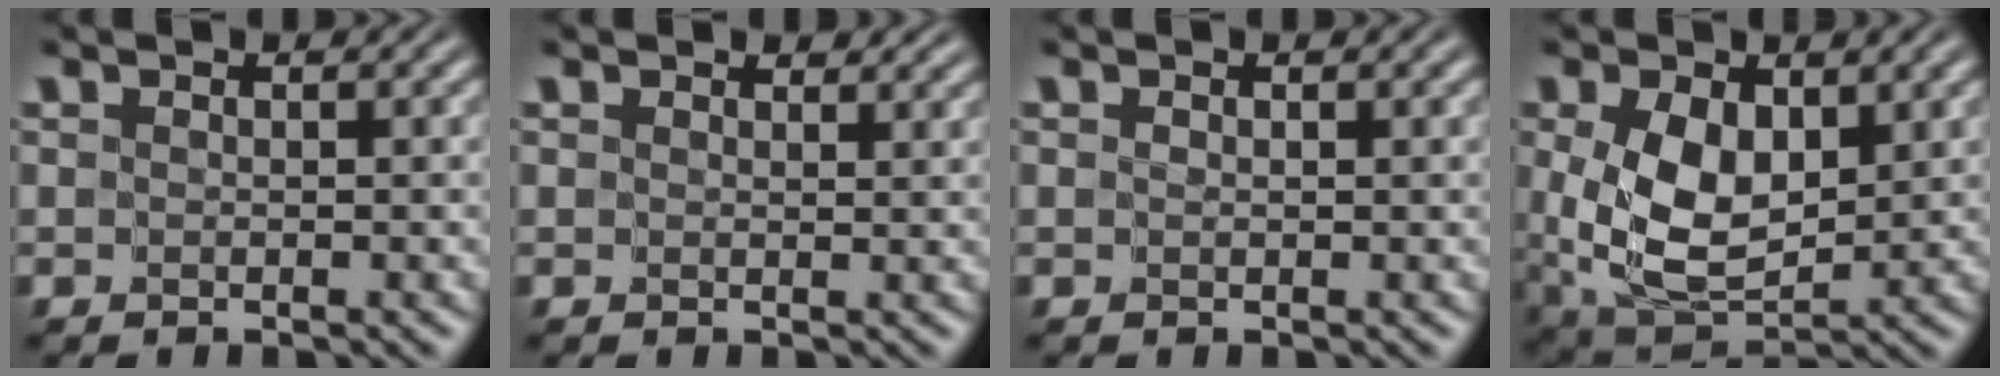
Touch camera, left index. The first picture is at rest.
{"total": 2.4, "force": [2.0, 0.8, 1.0], "torque": [-0.013, 0.002, 0.022]}
{"total": 0.0}
{"total": 6.4, "force": [0.5, 3.8, 5.1], "torque": [-0.113, -0.010, 0.020]}